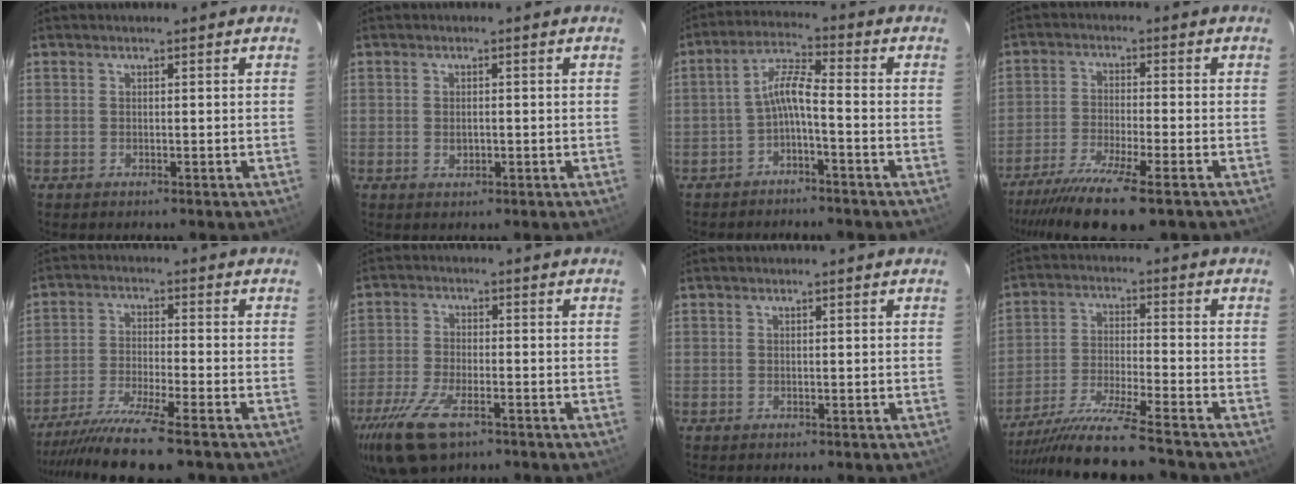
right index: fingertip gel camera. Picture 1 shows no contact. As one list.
[{"total": 1.7, "force": [-0.3, 1.3, 1.1], "torque": [-0.017, 0.000, -0.003]}, {"total": 5.1, "force": [-2.5, 0.7, 4.4], "torque": [-0.106, 0.017, -0.047]}, {"total": 12.5, "force": [-9.2, 1.4, 8.3], "torque": [-0.181, -0.035, -0.162]}, {"total": 12.6, "force": [-10.6, -0.1, 6.9], "torque": [-0.153, -0.023, -0.187]}, {"total": 11.5, "force": [-7.1, 4.7, 7.6], "torque": [-0.187, -0.029, -0.138]}, {"total": 0.0}, {"total": 14.3, "force": [-12.9, -1.5, 6.1], "torque": [-0.128, -0.023, -0.227]}]